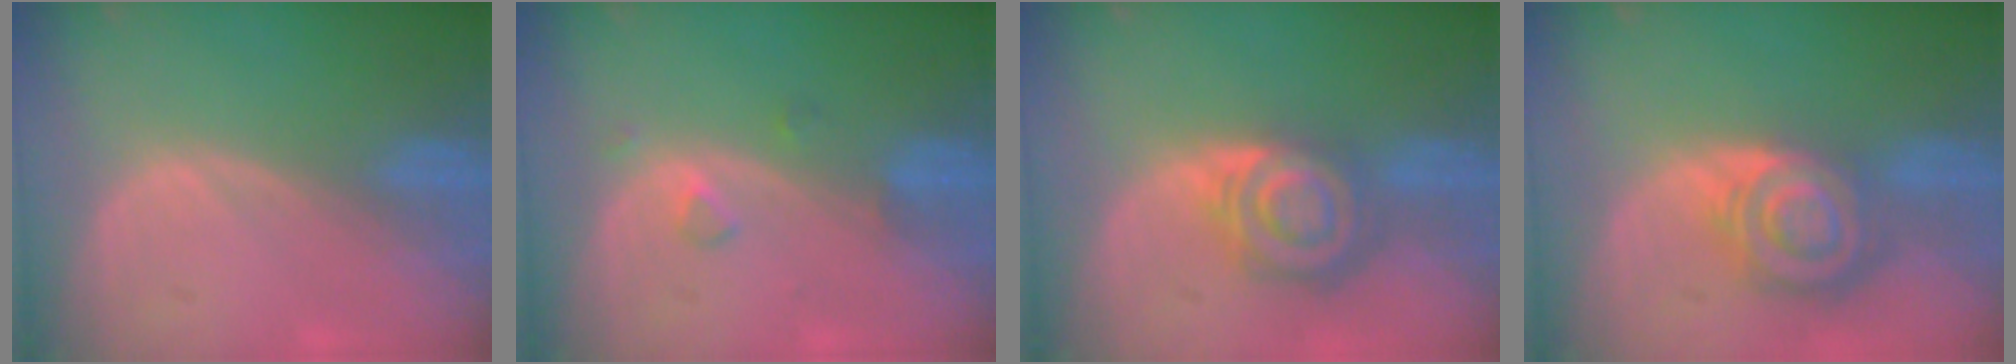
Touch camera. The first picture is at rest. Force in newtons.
{"total": 1.8, "press": 1.8, "slide": 0.1}
{"total": 7.9, "press": 7.0, "slide": 3.8}
{"total": 8.5, "press": 7.3, "slide": 4.4}